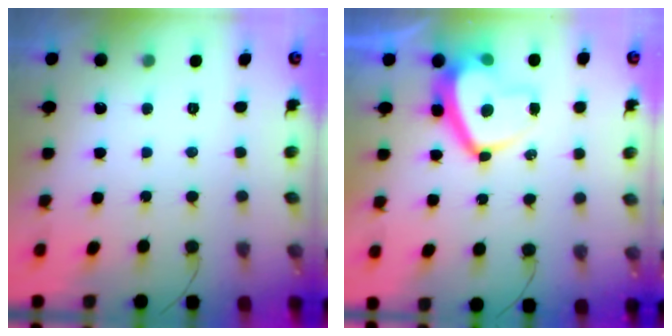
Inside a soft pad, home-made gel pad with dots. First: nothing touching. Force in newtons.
{"total": 8.8, "press": 8.7, "slide": 1.5}